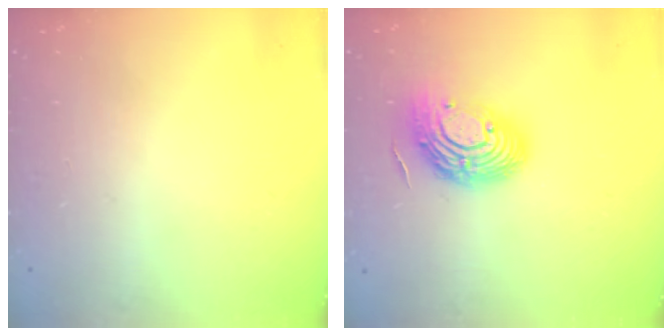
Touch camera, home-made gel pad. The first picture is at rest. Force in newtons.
{"total": 14.4, "press": 14.3, "slide": 1.2}